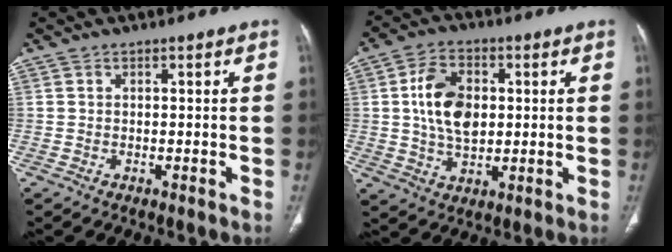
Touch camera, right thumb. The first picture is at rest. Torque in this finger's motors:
{"motor_torque": [1.21, 1.48, 0.82, -0.89, 0.12]}